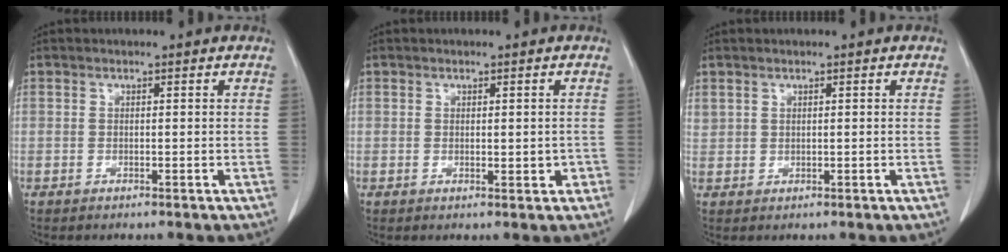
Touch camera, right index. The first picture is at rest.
{"total": 1.9, "force": [-0.2, 0.9, 1.7], "torque": [-0.024, -0.003, 0.003]}
{"total": 1.2, "force": [0.9, 0.7, 0.3], "torque": [-0.007, 0.007, 0.022]}